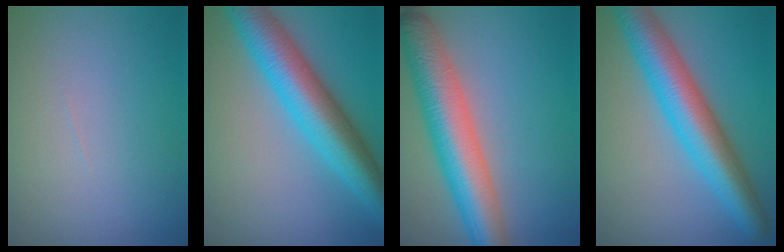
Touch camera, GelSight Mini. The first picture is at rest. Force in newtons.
{"total": 8.5, "press": 8.5, "slide": 0.3}
{"total": 8.7, "press": 8.7, "slide": 0.3}
{"total": 8.0, "press": 8.0, "slide": 0.1}